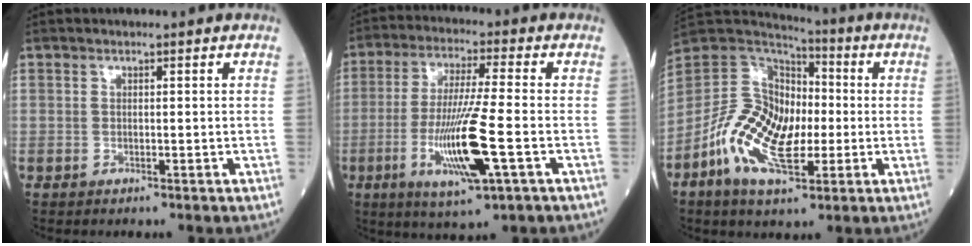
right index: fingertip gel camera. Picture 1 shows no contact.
{"total": 12.3, "force": [-3.5, 0.3, 11.8], "torque": [-0.236, -0.018, -0.063]}
{"total": 13.8, "force": [-2.9, 7.8, 11.0], "torque": [-0.230, 0.021, -0.051]}